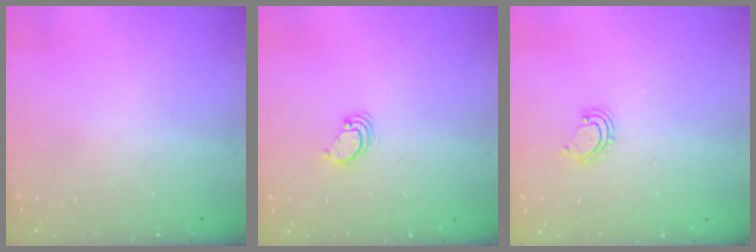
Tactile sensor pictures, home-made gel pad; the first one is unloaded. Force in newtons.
{"total": 3.2, "press": 3.2, "slide": 0.2}
{"total": 2.7, "press": 2.6, "slide": 0.5}